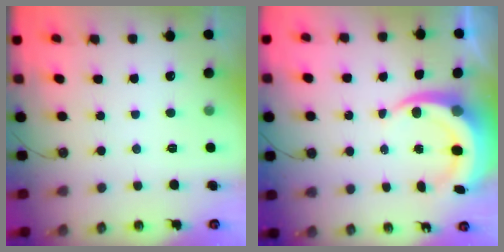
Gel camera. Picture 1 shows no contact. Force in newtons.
{"total": 8.1, "press": 7.9, "slide": 1.5}